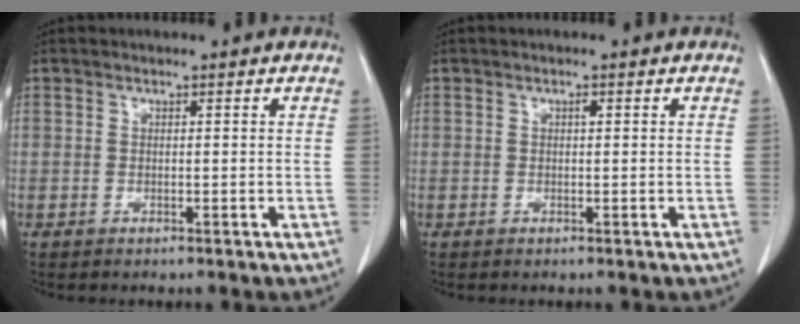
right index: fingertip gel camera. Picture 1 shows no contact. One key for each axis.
{"total": 1.0, "fx": 0.4, "fy": 0.3, "fz": 0.8, "tx": -0.015, "ty": -0.001, "tz": 0.006}